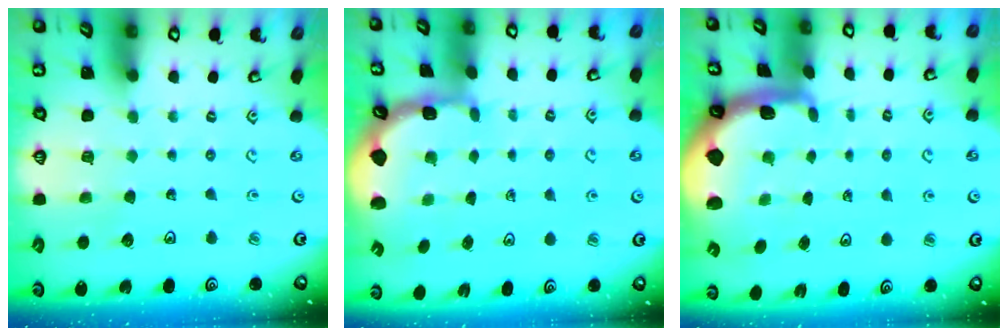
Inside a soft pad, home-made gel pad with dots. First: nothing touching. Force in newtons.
{"total": 1.2, "press": 1.1, "slide": 0.4}
{"total": 1.9, "press": 1.9, "slide": 0.4}